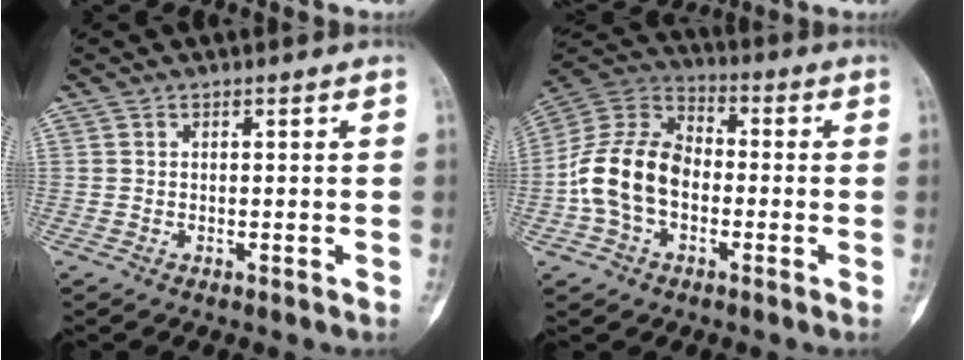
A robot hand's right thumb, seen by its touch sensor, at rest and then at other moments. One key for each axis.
{"total": 14.7, "fx": -2.6, "fy": 10.4, "fz": 10.1, "tx": -0.185, "ty": 0.039, "tz": -0.056}